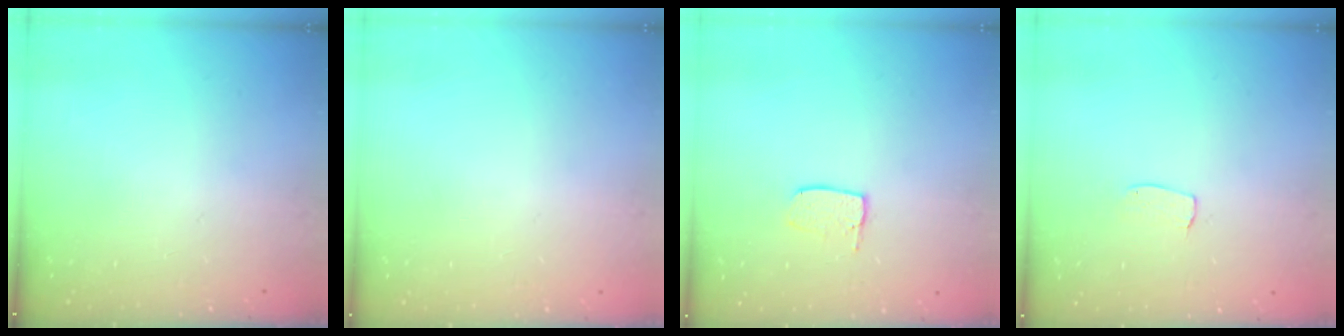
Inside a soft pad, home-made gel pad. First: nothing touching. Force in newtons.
{"total": 0.0}
{"total": 5.8, "press": 5.8, "slide": 0.4}
{"total": 4.5, "press": 4.5, "slide": 0.3}